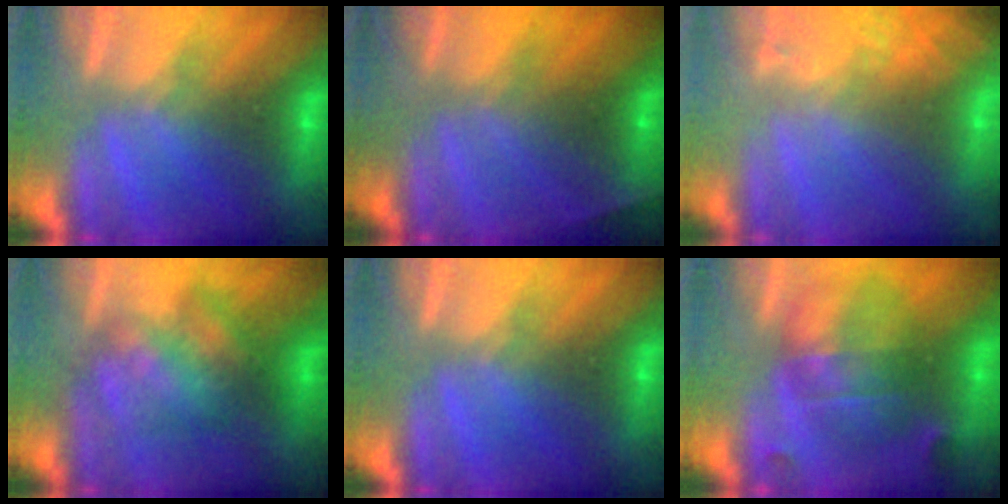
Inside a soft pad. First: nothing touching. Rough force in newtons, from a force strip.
{"total": 2.0}
{"total": 8.0}
{"total": 3.9}
{"total": 0.0}
{"total": 7.1}